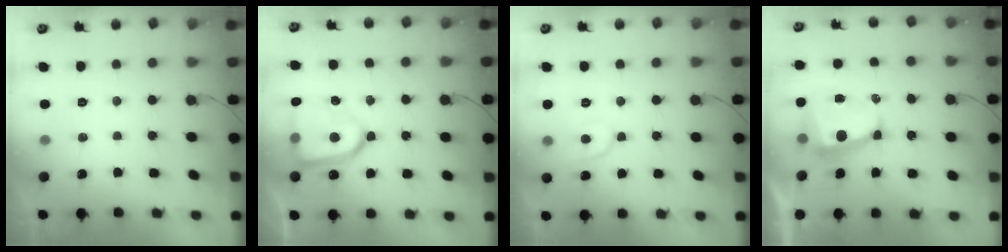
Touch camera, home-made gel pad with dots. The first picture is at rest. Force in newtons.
{"total": 16.1, "press": 16.1, "slide": 1.2}
{"total": 7.3, "press": 7.2, "slide": 0.8}
{"total": 7.1, "press": 7.1, "slide": 1.0}